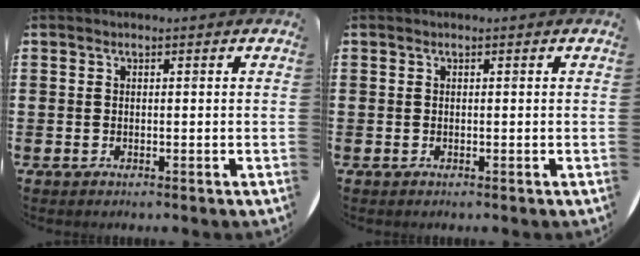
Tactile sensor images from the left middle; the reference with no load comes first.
{"total": 0.0}